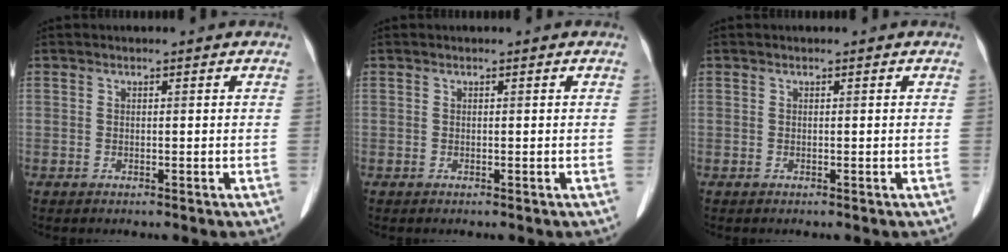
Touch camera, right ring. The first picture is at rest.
{"total": 0.0}
{"total": 0.0}